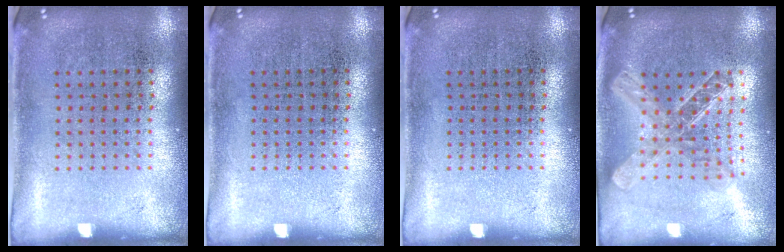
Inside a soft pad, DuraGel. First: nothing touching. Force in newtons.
{"total": 0.0}
{"total": 0.0}
{"total": 2.0, "press": 1.7, "slide": 1.1}